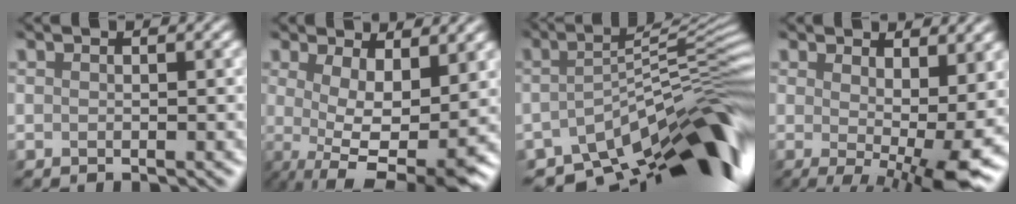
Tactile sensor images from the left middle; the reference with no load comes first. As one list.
[{"total": 7.9, "force": [-0.1, 3.5, 7.1], "torque": [-0.110, -0.012, 0.007]}, {"total": 12.4, "force": [-7.2, 3.8, 9.3], "torque": [-0.133, -0.003, -0.117]}, {"total": 8.3, "force": [0.3, 2.7, 7.8], "torque": [-0.109, -0.016, 0.011]}]